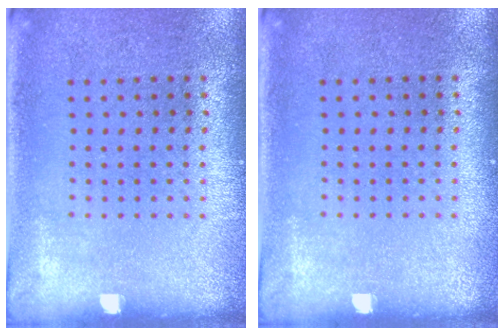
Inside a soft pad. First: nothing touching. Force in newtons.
{"total": 0.0}